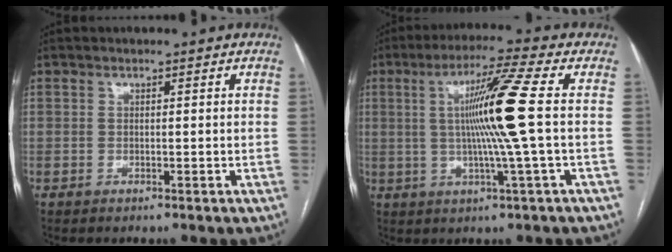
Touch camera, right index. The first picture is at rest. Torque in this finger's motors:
{"motor_torque": [1.13, 0.30, 0.79, 0.21]}